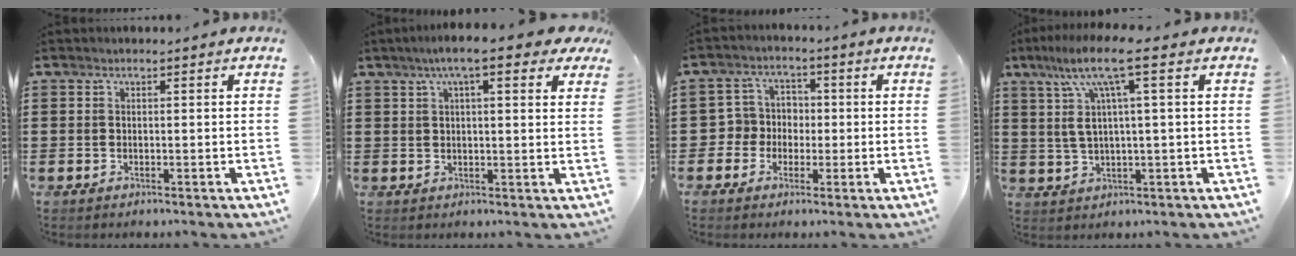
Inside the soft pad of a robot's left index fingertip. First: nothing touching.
{"total": 7.0, "force": [4.3, 1.1, 5.4], "torque": [-0.099, 0.005, 0.070]}
{"total": 4.4, "force": [-1.2, 4.2, 0.8], "torque": [-0.034, 0.013, -0.028]}
{"total": 9.0, "force": [2.9, 0.9, 8.5], "torque": [-0.199, -0.002, 0.036]}